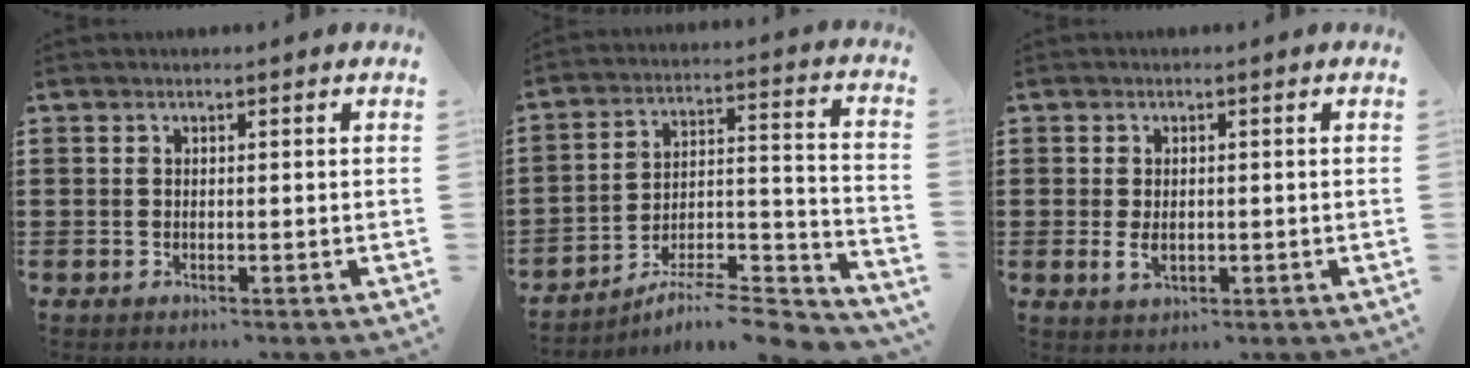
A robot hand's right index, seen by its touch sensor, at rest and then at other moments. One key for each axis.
{"total": 6.6, "fx": -6.0, "fy": 0.8, "fz": 2.6, "tx": -0.036, "ty": -0.003, "tz": -0.119}
{"total": 2.3, "fx": -0.1, "fy": 1.4, "fz": 1.8, "tx": -0.037, "ty": 0.002, "tz": -0.002}